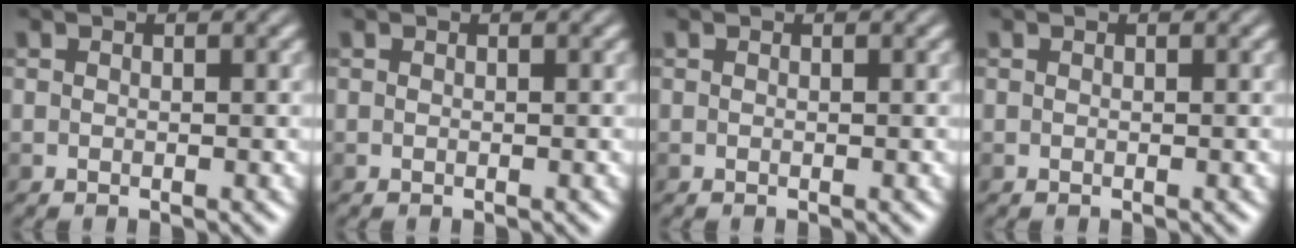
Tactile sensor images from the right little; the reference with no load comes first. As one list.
[{"total": 0.0}, {"total": 0.0}, {"total": 0.0}]